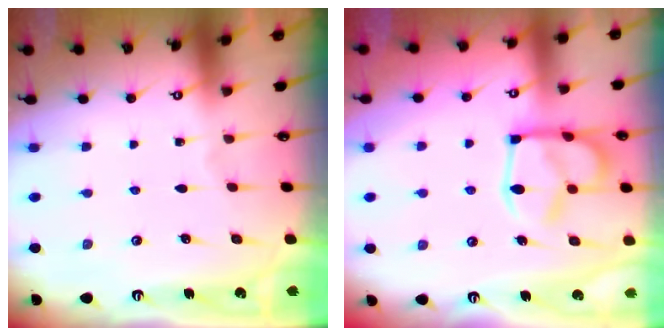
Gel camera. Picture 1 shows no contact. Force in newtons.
{"total": 15.0, "press": 15.0, "slide": 1.1}